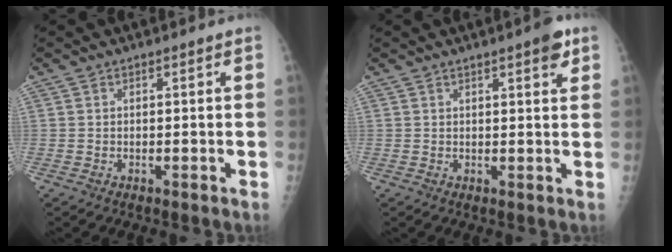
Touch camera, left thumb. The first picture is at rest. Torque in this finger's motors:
{"motor_torque": [0.38, 0.37, 0.34, -0.22, 0.03]}